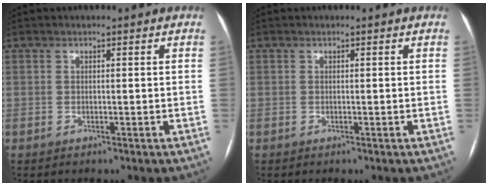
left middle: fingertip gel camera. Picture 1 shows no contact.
{"total": 0.0}